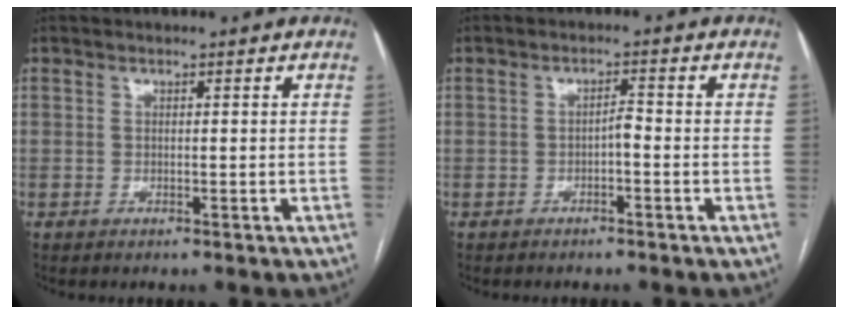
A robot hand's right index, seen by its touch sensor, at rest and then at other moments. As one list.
[{"total": 1.8, "force": [-0.7, 0.5, 1.6], "torque": [-0.023, 0.005, -0.014]}]